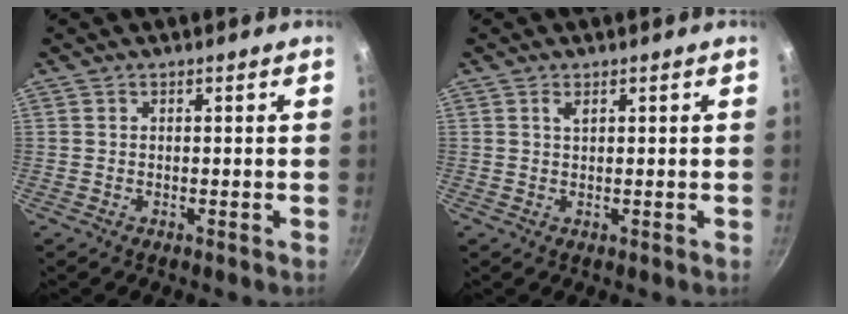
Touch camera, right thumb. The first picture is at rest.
{"total": 1.1, "force": [0.6, 0.4, 0.9], "torque": [-0.015, 0.000, 0.011]}